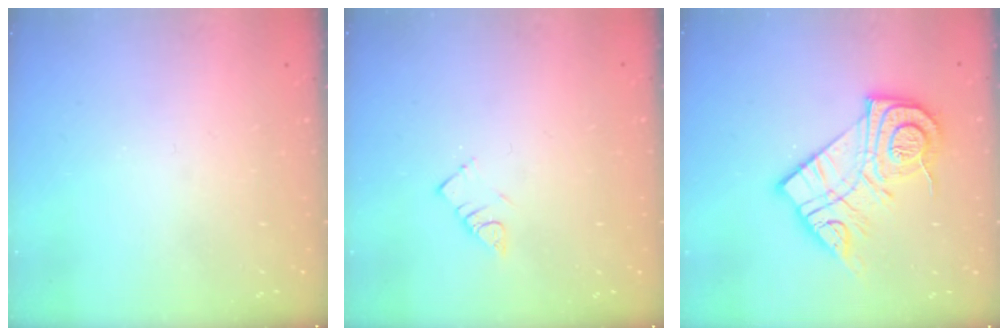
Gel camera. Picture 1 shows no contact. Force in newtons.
{"total": 3.3, "press": 3.3, "slide": 0.5}
{"total": 16.6, "press": 16.6, "slide": 0.5}